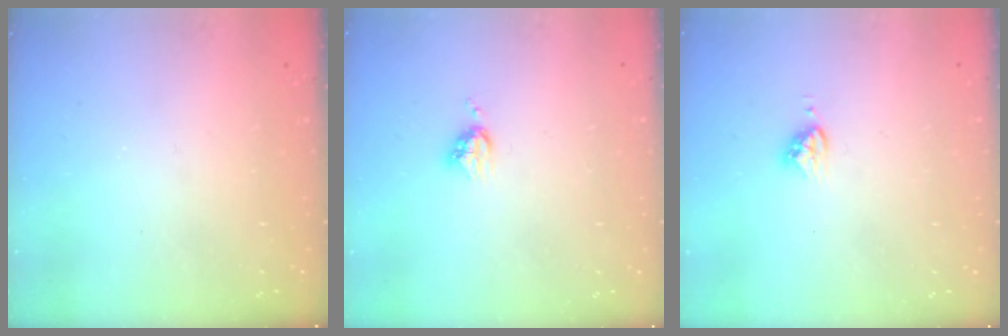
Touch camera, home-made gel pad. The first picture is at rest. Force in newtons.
{"total": 3.7, "press": 3.7, "slide": 0.5}
{"total": 5.0, "press": 4.9, "slide": 0.5}